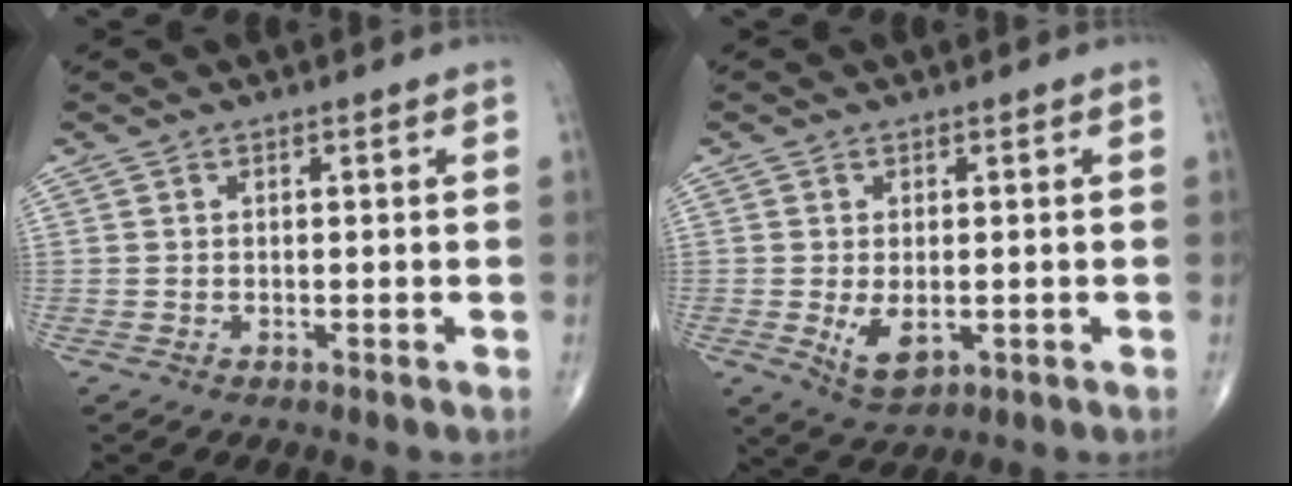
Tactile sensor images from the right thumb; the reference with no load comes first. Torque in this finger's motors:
{"motor_torque": [-0.48, 0.58, 0.35, 0.30, 0.13]}